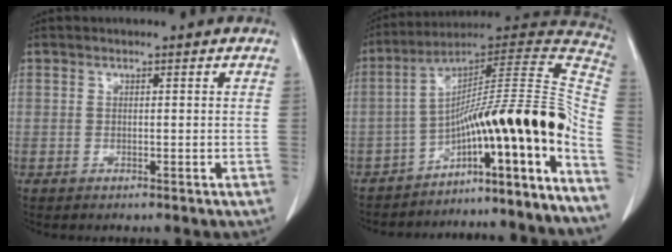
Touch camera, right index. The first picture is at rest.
{"total": 24.3, "force": [-14.8, 0.2, 19.3], "torque": [-0.226, 0.029, -0.226]}